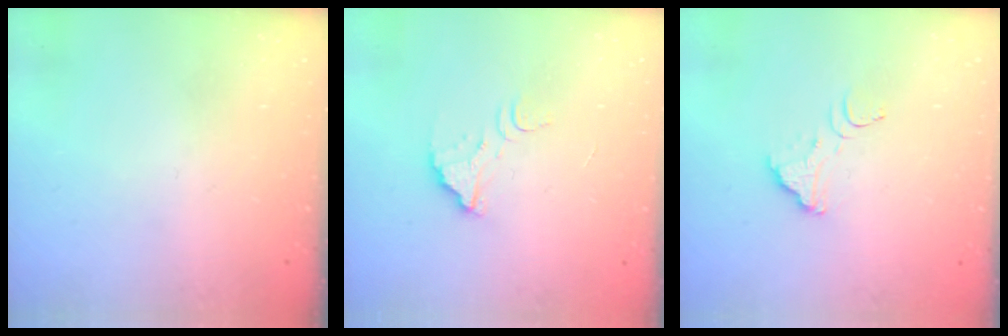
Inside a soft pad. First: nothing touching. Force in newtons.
{"total": 6.7, "press": 6.7, "slide": 0.5}
{"total": 3.2, "press": 3.2, "slide": 0.2}